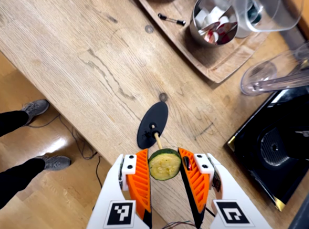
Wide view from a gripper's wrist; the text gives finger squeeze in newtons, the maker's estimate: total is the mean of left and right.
{"total": 9.5, "left": 9.7, "right": 9.3}